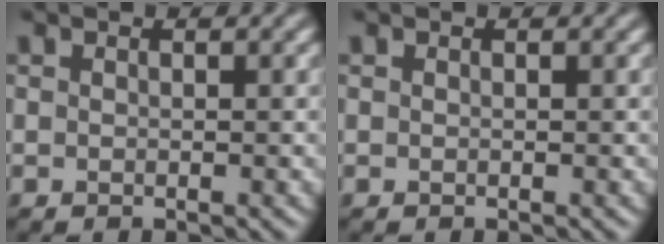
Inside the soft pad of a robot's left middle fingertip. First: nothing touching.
{"total": 0.0}